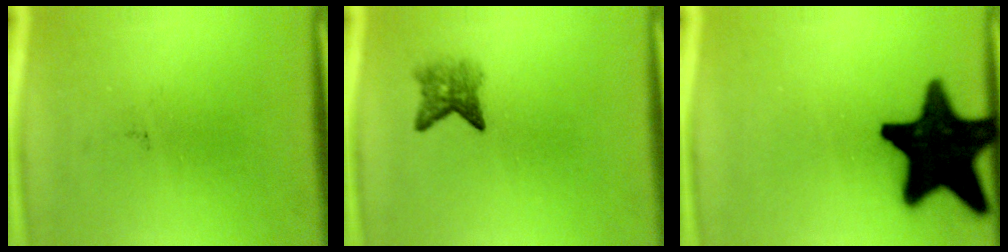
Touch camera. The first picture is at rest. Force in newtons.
{"total": 3.0}
{"total": 19.8}